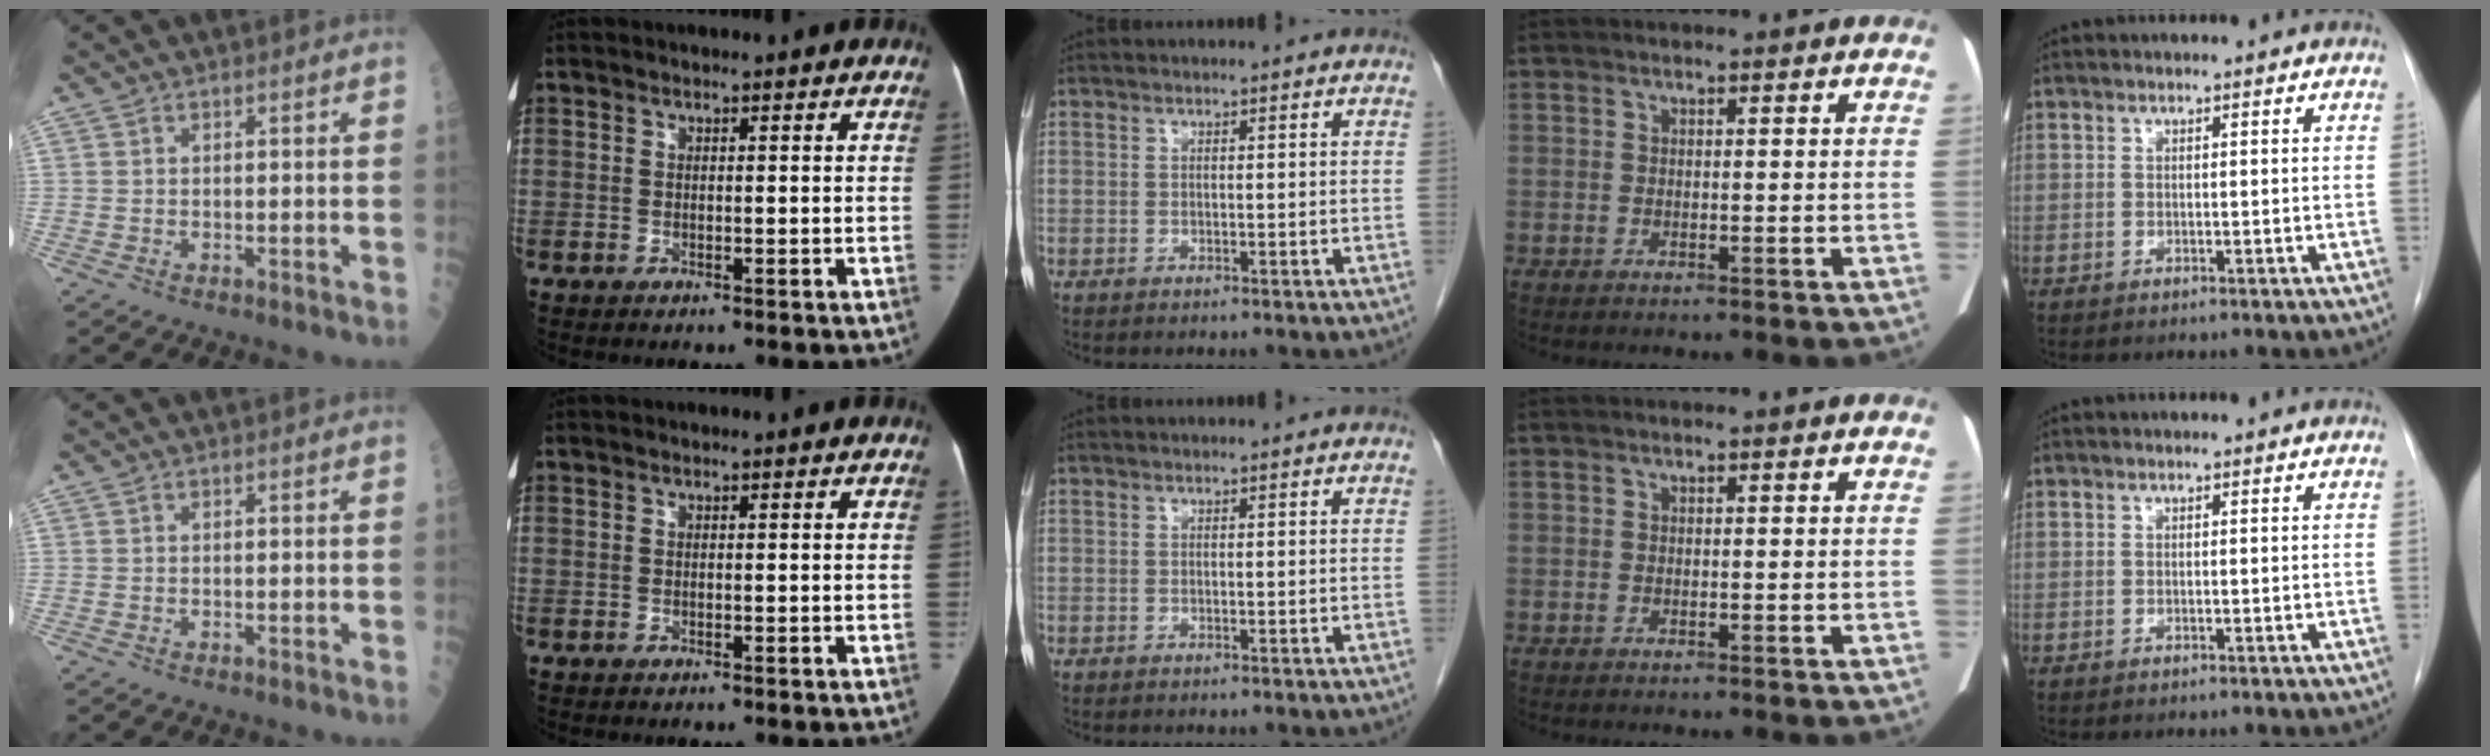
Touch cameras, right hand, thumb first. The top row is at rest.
{}